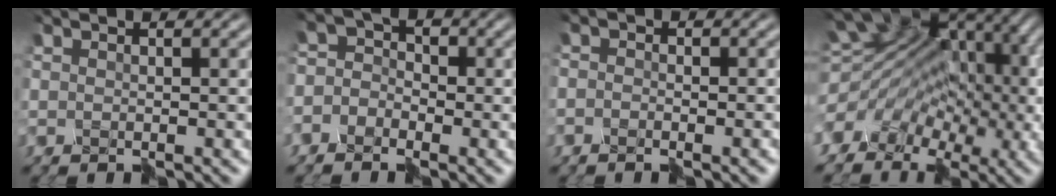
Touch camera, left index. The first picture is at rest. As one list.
[{"total": 5.2, "force": [-3.9, 3.4, 0.2], "torque": [0.005, 0.004, -0.078]}, {"total": 2.0, "force": [-1.9, 0.4, 0.0], "torque": [0.021, 0.005, -0.022]}, {"total": 11.2, "force": [1.7, 8.7, 6.8], "torque": [-0.127, 0.004, 0.036]}]